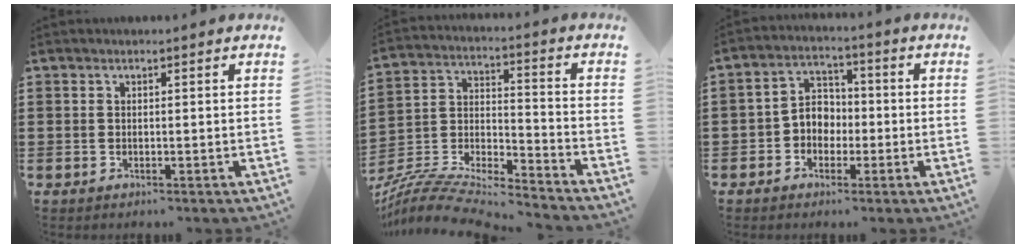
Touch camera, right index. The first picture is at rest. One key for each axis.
{"total": 8.0, "fx": -7.5, "fy": 1.2, "fz": 2.5, "tx": -0.061, "ty": -0.003, "tz": -0.154}
{"total": 4.2, "fx": -1.7, "fy": 3.4, "fz": 1.6, "tx": -0.041, "ty": 0.012, "tz": -0.037}